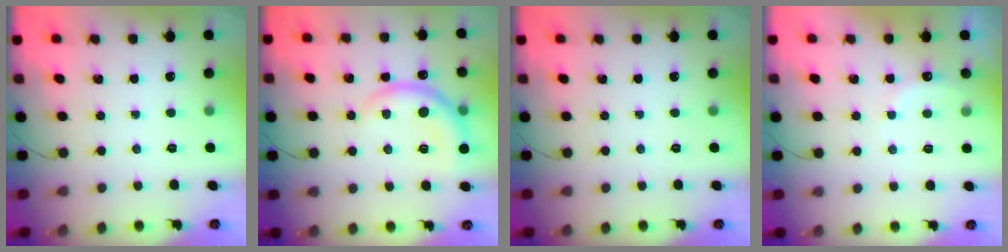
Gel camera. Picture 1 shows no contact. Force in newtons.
{"total": 8.7, "press": 8.7, "slide": 0.5}
{"total": 0.0}
{"total": 6.7, "press": 6.6, "slide": 1.1}